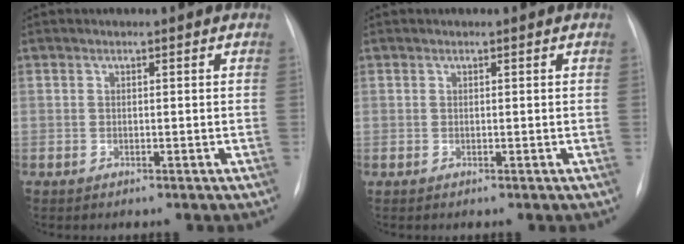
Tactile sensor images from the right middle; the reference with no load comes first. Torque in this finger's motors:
{"motor_torque": [-0.47, -0.18, 0.10, 0.03]}